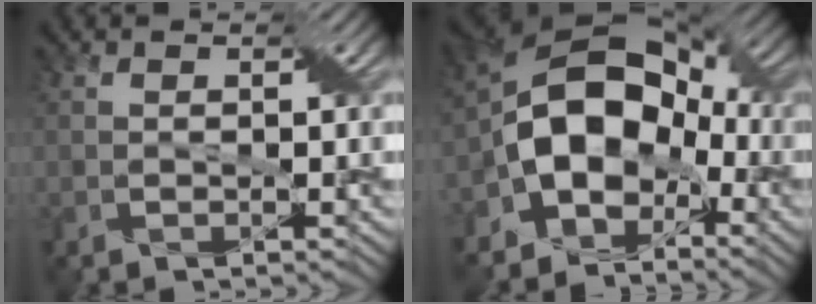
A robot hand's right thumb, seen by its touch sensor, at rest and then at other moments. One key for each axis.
{"total": 13.4, "fx": -3.9, "fy": 9.6, "fz": 8.5, "tx": -0.151, "ty": -0.002, "tz": -0.091}